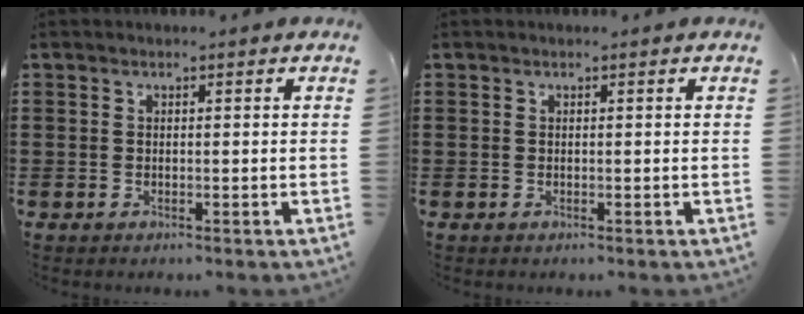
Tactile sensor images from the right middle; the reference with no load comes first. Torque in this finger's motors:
{"motor_torque": [0.00, 0.00, 0.00, 0.00]}